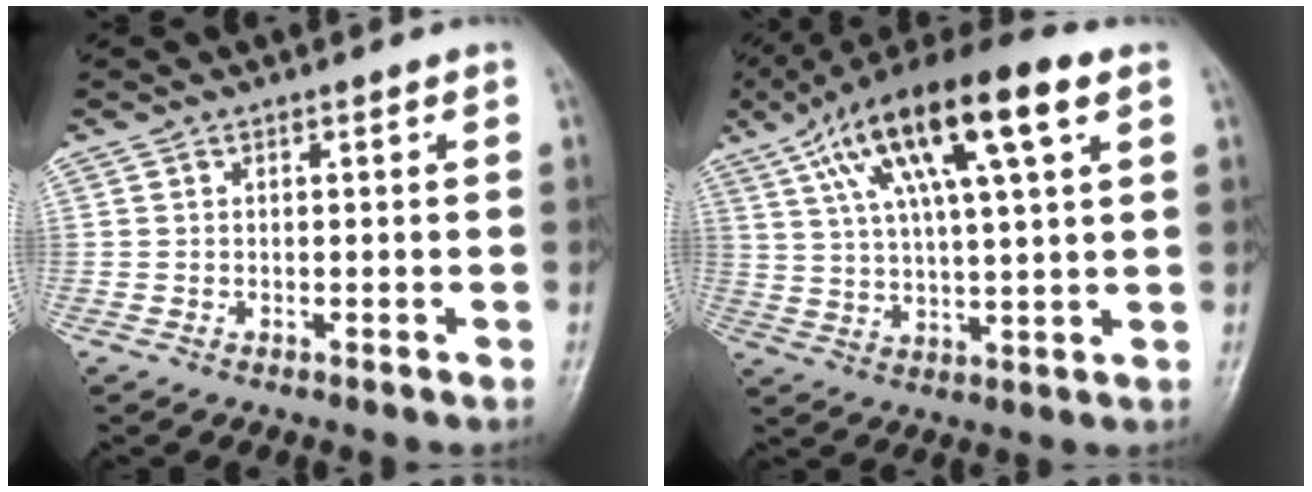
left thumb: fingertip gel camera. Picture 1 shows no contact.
{"total": 19.7, "force": [9.0, 4.7, 16.9], "torque": [-0.298, 0.008, 0.155]}